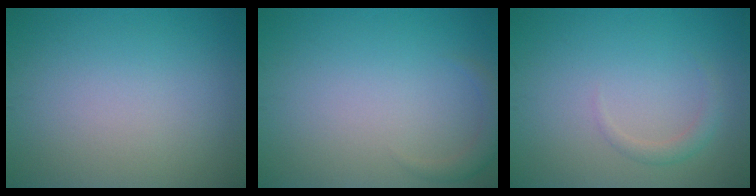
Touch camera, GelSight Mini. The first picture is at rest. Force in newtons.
{"total": 1.4, "press": 1.4, "slide": 0.1}
{"total": 1.3, "press": 1.3, "slide": 0.1}